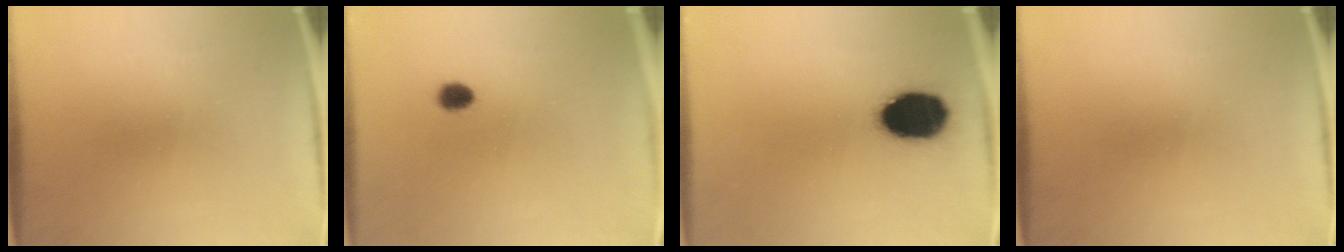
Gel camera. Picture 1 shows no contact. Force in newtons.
{"total": 2.6}
{"total": 15.9}
{"total": 0.0}